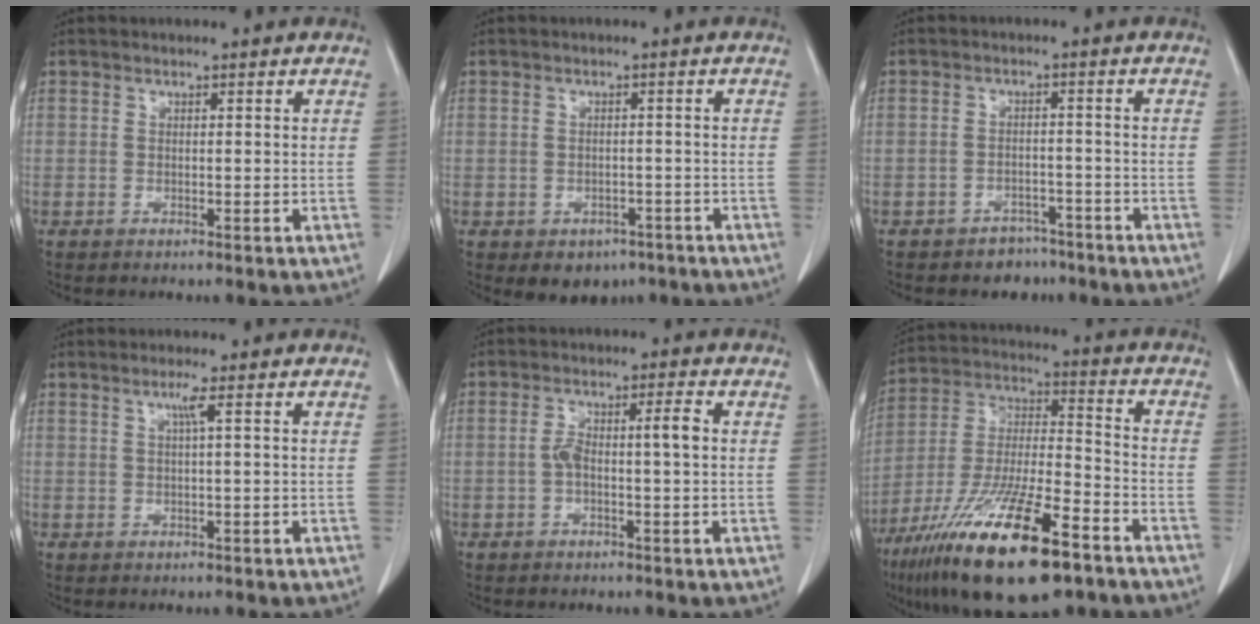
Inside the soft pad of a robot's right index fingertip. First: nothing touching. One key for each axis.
{"total": 4.4, "fx": -2.7, "fy": 3.2, "fz": 1.4, "tx": -0.009, "ty": 0.006, "tz": -0.026}
{"total": 4.1, "fx": -3.1, "fy": 2.6, "fz": 0.4, "tx": -0.007, "ty": 0.012, "tz": -0.041}
{"total": 1.6, "fx": 0.4, "fy": -0.3, "fz": 1.5, "tx": -0.028, "ty": 0.002, "tz": 0.007}
{"total": 4.8, "fx": -0.3, "fy": 0.8, "fz": 4.7, "tx": -0.095, "ty": 0.024, "tz": 0.000}
{"total": 22.7, "fx": -13.8, "fy": 4.6, "fz": 17.4, "tx": -0.329, "ty": -0.034, "tz": -0.242}